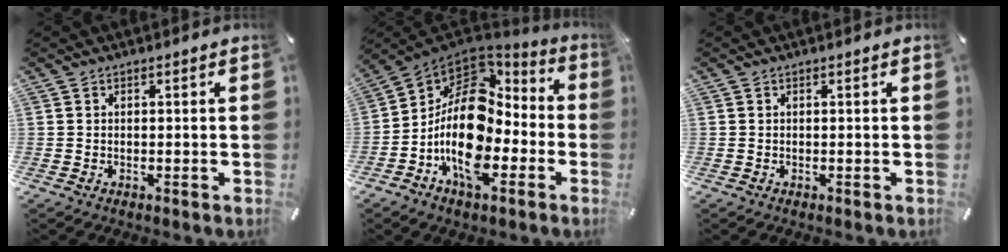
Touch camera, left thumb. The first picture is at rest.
{"total": 19.0, "force": [-4.4, 12.3, 13.8], "torque": [-0.261, 0.005, -0.074]}
{"total": 0.0}